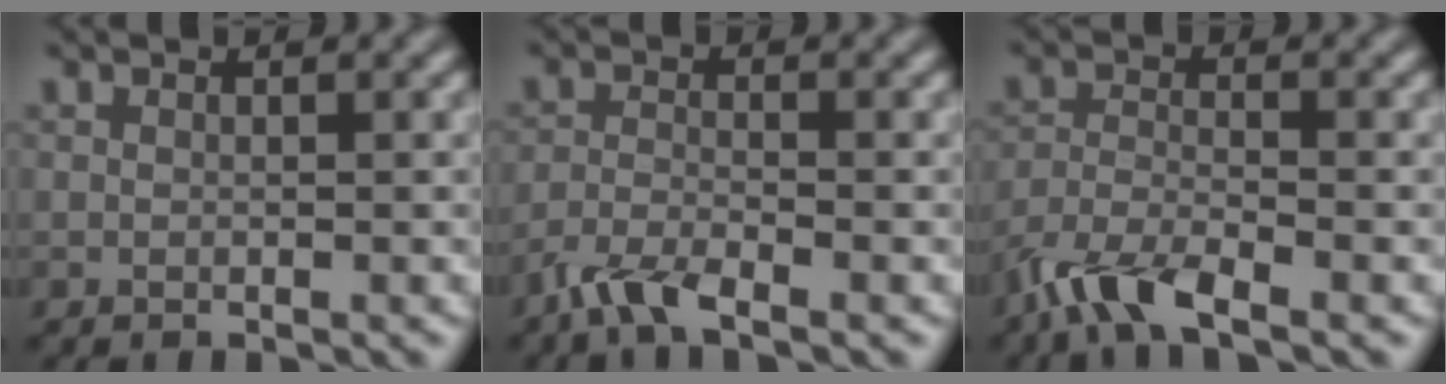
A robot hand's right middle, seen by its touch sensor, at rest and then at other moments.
{"total": 3.2, "force": [-2.5, 0.6, 1.9], "torque": [-0.043, -0.004, -0.058]}
{"total": 4.9, "force": [-3.8, 1.1, 2.9], "torque": [-0.060, -0.007, -0.081]}